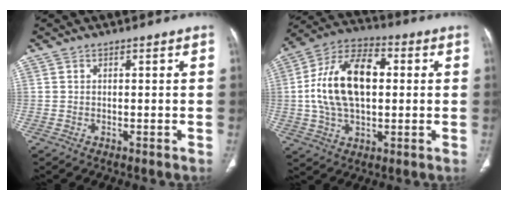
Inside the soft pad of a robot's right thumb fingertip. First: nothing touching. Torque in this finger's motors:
{"motor_torque": [2.24, 2.58, 0.88, -0.50, 0.54]}